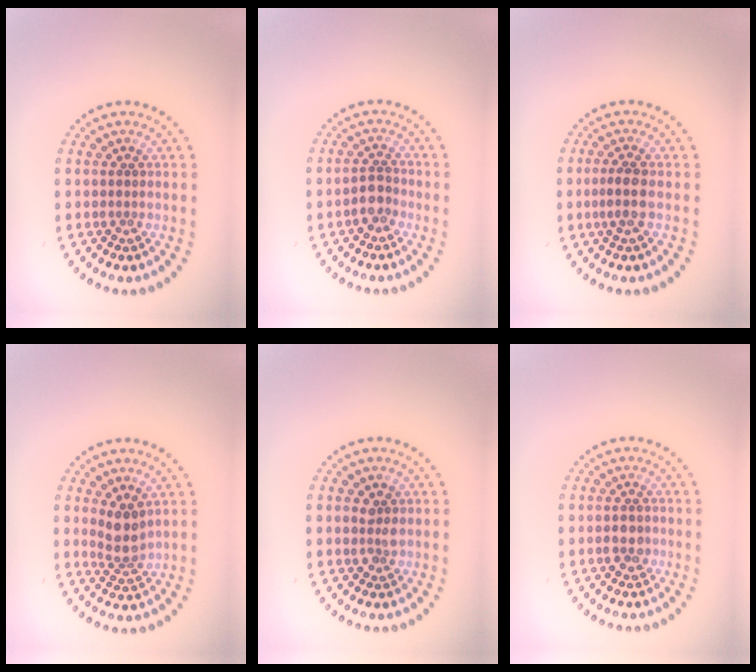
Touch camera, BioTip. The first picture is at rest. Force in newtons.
{"total": 1.9, "press": 1.6, "slide": 0.9}
{"total": 2.2, "press": 1.9, "slide": 1.1}
{"total": 2.7, "press": 2.2, "slide": 1.5}
{"total": 1.3, "press": 1.3, "slide": 0.3}
{"total": 1.6, "press": 1.6, "slide": 0.5}